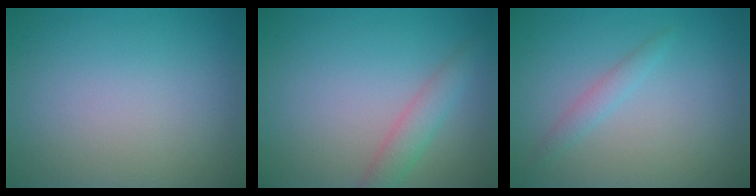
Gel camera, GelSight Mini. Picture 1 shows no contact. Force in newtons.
{"total": 2.2, "press": 2.2, "slide": 0.1}
{"total": 1.3, "press": 1.3, "slide": 0.1}